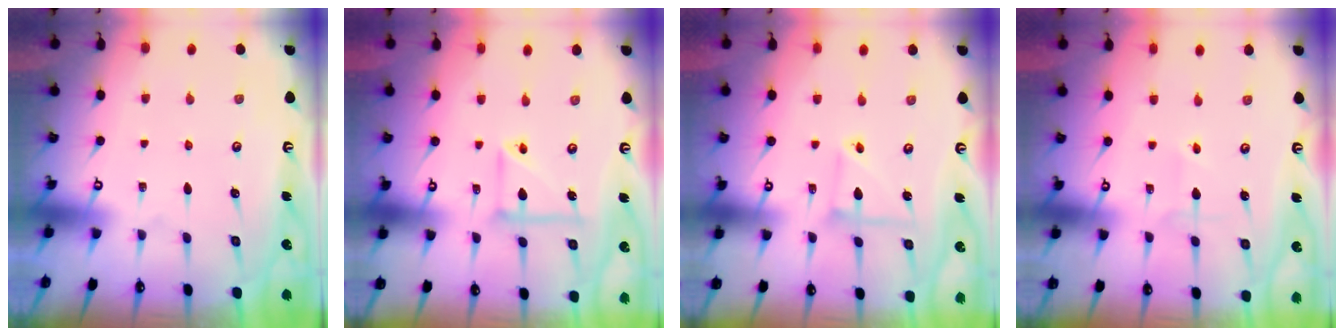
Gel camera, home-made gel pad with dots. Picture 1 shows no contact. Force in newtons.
{"total": 8.6, "press": 8.6, "slide": 0.6}
{"total": 6.1, "press": 6.0, "slide": 0.5}
{"total": 2.8, "press": 2.8, "slide": 0.3}